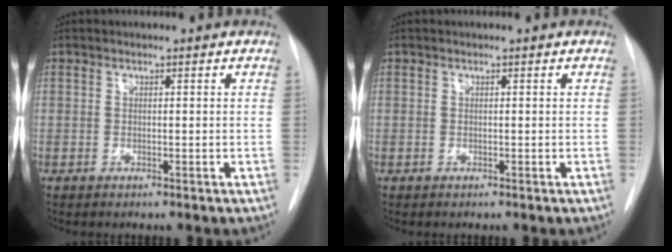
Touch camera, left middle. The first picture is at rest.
{"total": 0.0}